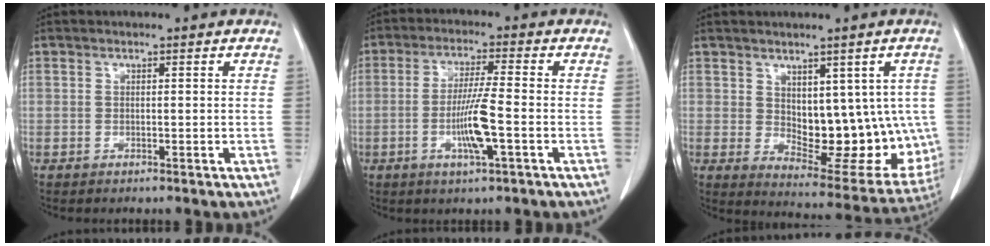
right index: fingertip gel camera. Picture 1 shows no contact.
{"total": 7.5, "force": [-2.0, 0.0, 7.2], "torque": [-0.138, -0.005, -0.038]}
{"total": 14.6, "force": [0.6, 7.6, 12.4], "torque": [-0.149, -0.002, 0.034]}